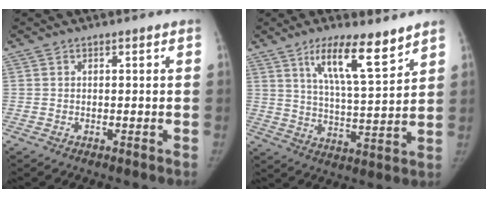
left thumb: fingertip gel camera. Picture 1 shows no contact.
{"total": 12.2, "force": [7.9, 2.6, 8.8], "torque": [-0.137, -0.050, 0.140]}